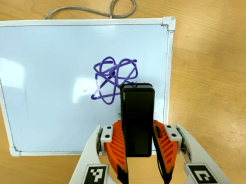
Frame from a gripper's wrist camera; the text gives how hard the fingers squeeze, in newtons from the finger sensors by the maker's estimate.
{"total": 6.5, "left": 4.6, "right": 8.4}